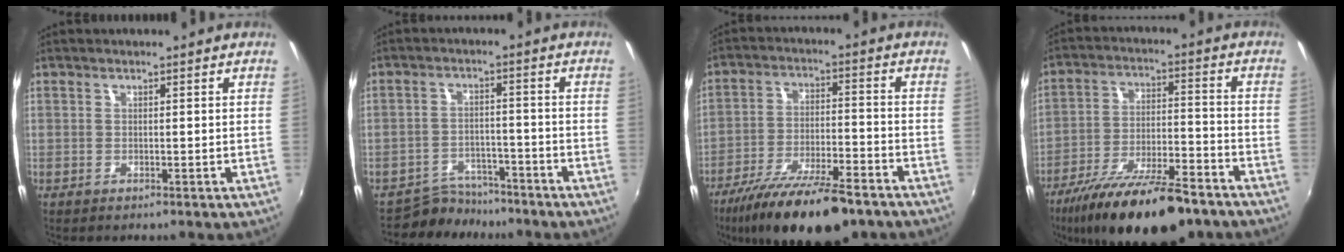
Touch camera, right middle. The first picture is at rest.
{"total": 6.5, "force": [-5.9, 2.6, 0.3], "torque": [-0.020, 0.008, -0.092]}
{"total": 18.5, "force": [-13.9, 4.9, 11.1], "torque": [-0.213, -0.036, -0.224]}
{"total": 20.8, "force": [-15.7, 5.8, 12.4], "torque": [-0.228, -0.036, -0.246]}